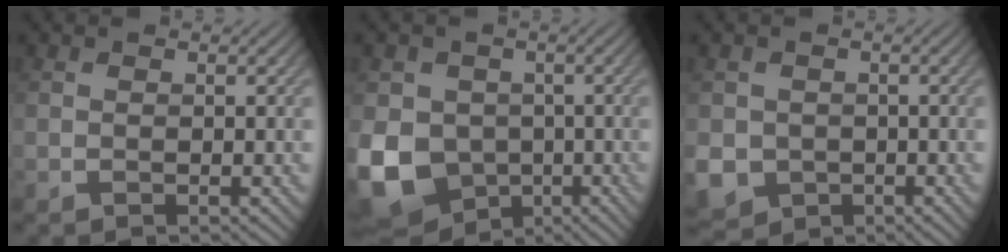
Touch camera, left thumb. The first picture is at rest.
{"total": 12.6, "force": [-3.4, 10.5, 6.1], "torque": [-0.166, -0.039, -0.073]}
{"total": 5.0, "force": [-1.2, 4.5, 1.8], "torque": [-0.058, -0.030, -0.020]}